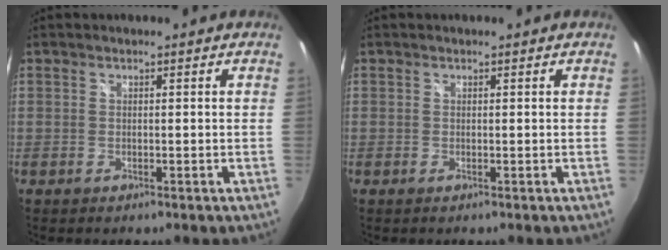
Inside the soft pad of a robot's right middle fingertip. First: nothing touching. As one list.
[{"total": 0.0}]